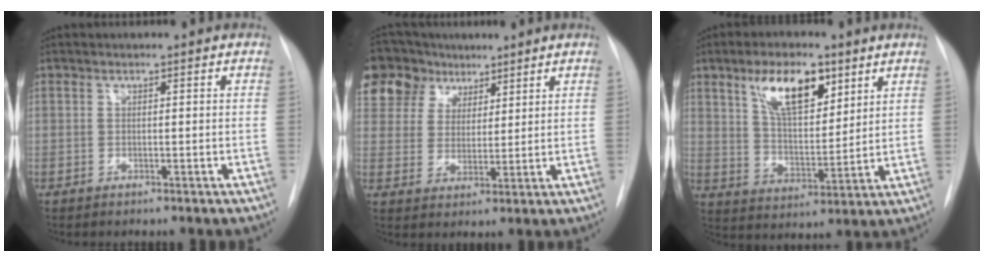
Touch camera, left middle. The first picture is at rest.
{"total": 14.4, "force": [9.6, 10.0, 3.8], "torque": [-0.097, 0.052, 0.182]}
{"total": 10.7, "force": [5.9, 4.1, 8.0], "torque": [-0.146, 0.007, 0.112]}